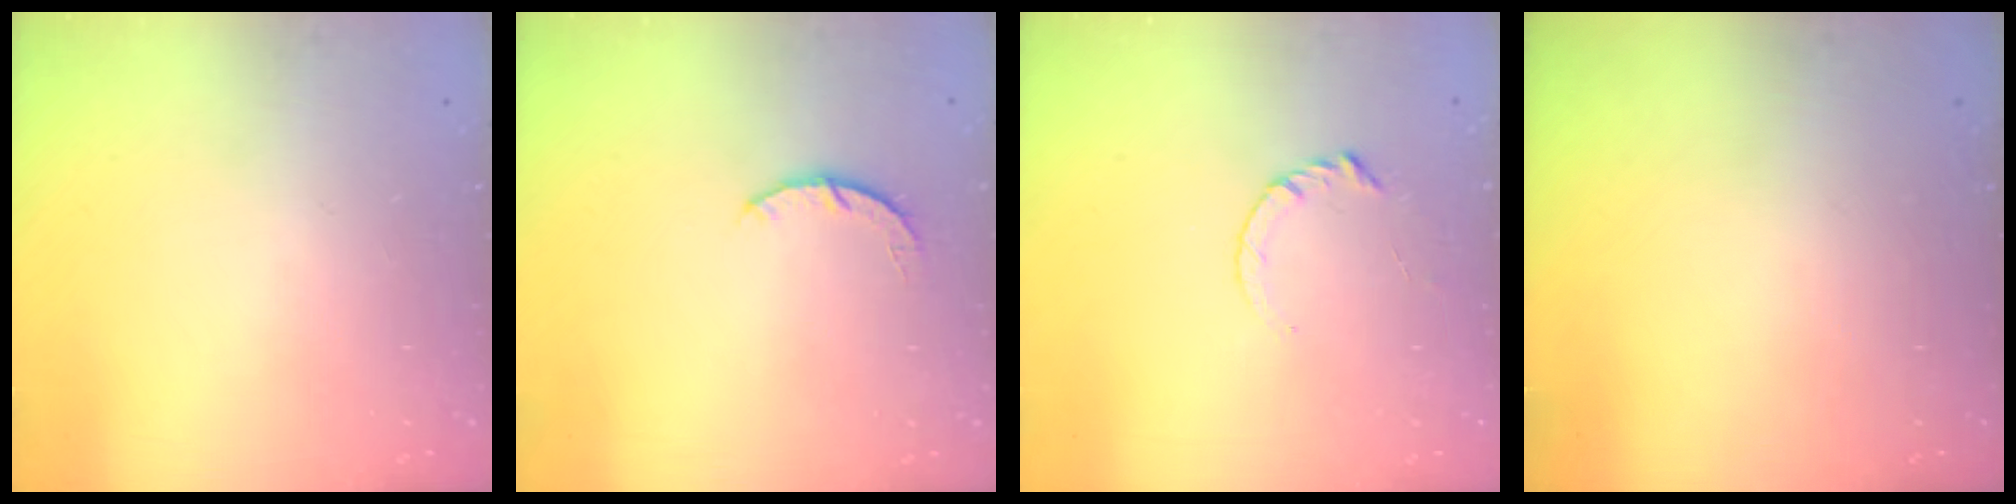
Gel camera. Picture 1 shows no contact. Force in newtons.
{"total": 3.4, "press": 3.4, "slide": 0.5}
{"total": 3.6, "press": 3.6, "slide": 0.4}
{"total": 0.0}